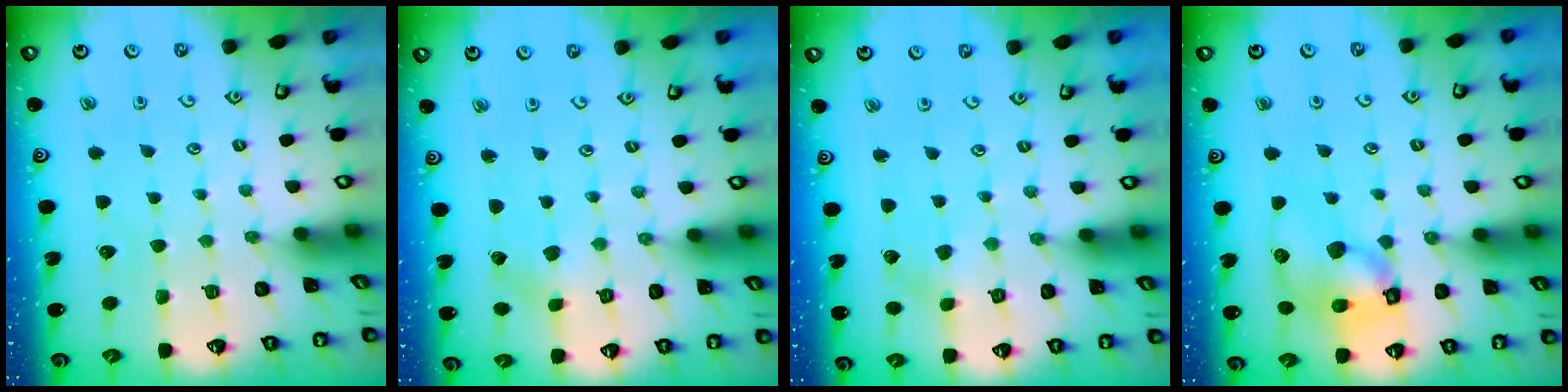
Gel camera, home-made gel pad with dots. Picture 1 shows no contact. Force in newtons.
{"total": 0.9, "press": 0.9, "slide": 0.2}
{"total": 3.0, "press": 3.0, "slide": 0.5}
{"total": 12.4, "press": 12.2, "slide": 1.9}